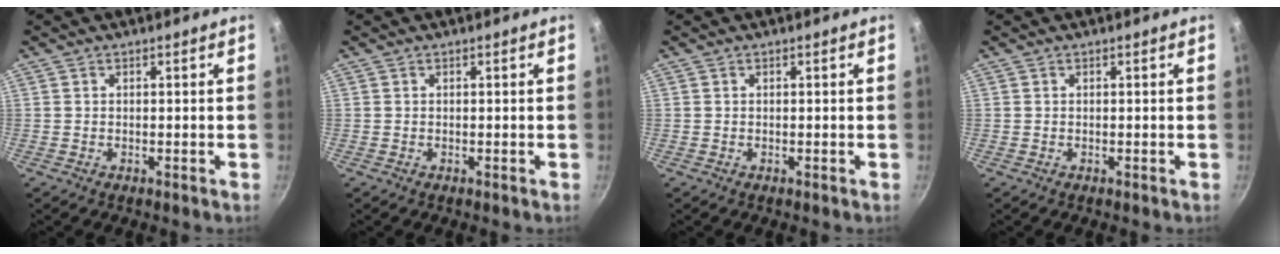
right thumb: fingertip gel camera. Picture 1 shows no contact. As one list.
[{"total": 0.0}, {"total": 0.0}, {"total": 0.0}]